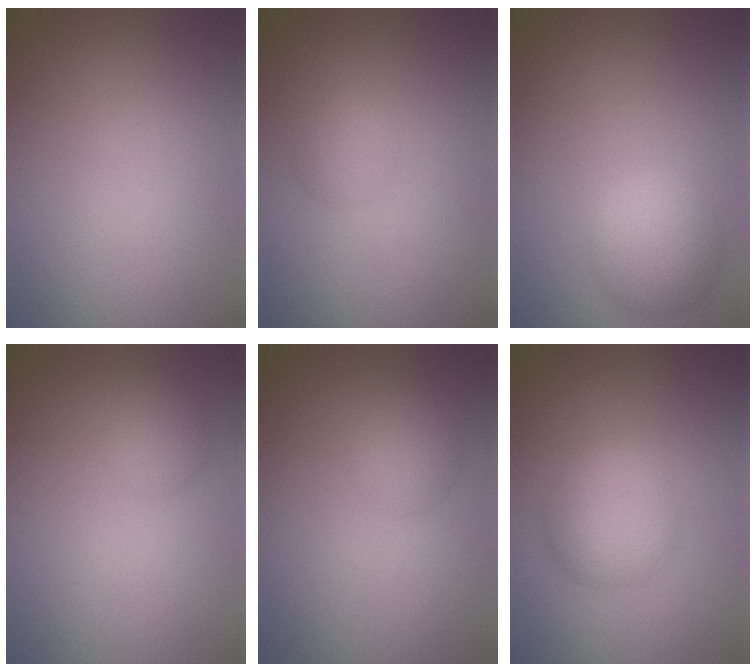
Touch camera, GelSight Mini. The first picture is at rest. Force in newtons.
{"total": 1.8, "press": 1.8, "slide": 0.0}
{"total": 3.7, "press": 3.7, "slide": 0.1}
{"total": 1.9, "press": 1.8, "slide": 0.1}
{"total": 2.3, "press": 2.3, "slide": 0.1}
{"total": 4.2, "press": 4.2, "slide": 0.1}